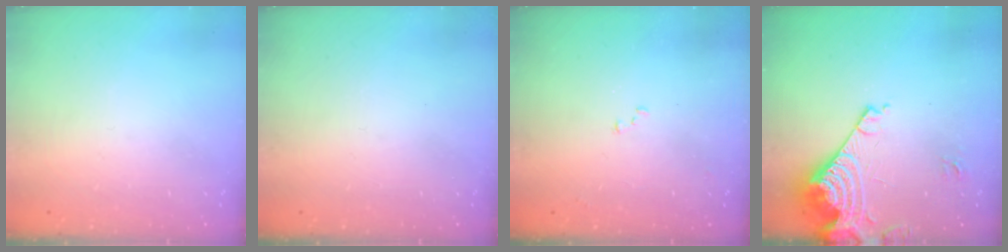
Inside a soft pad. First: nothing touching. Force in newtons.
{"total": 0.0}
{"total": 9.2, "press": 9.2, "slide": 0.8}
{"total": 14.9, "press": 14.7, "slide": 2.1}